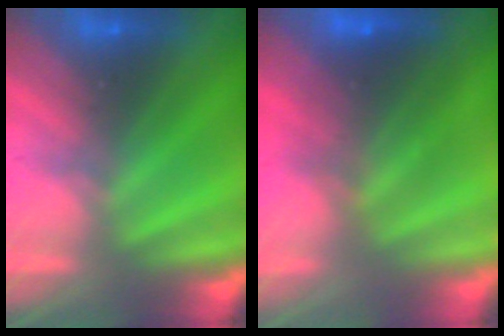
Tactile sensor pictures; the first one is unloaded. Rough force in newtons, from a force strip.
{"total": 7.2}